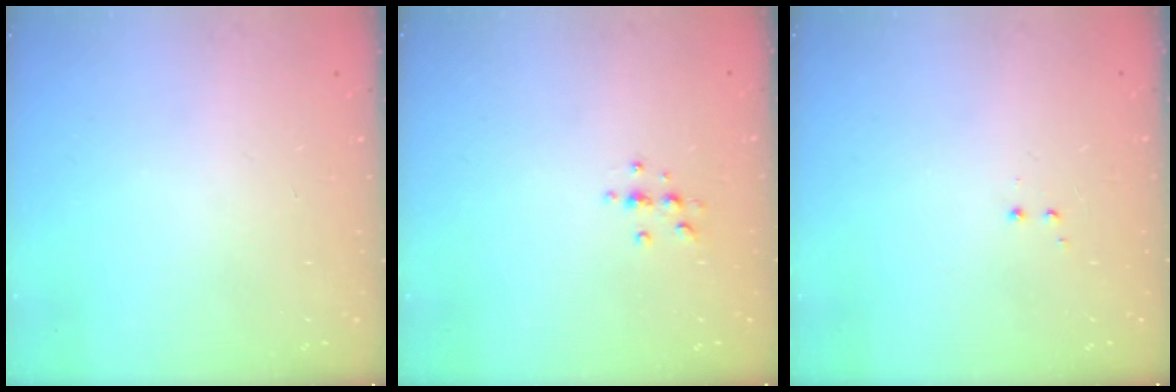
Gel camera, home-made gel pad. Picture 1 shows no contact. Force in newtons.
{"total": 4.9, "press": 4.9, "slide": 0.6}
{"total": 1.2, "press": 1.1, "slide": 0.6}